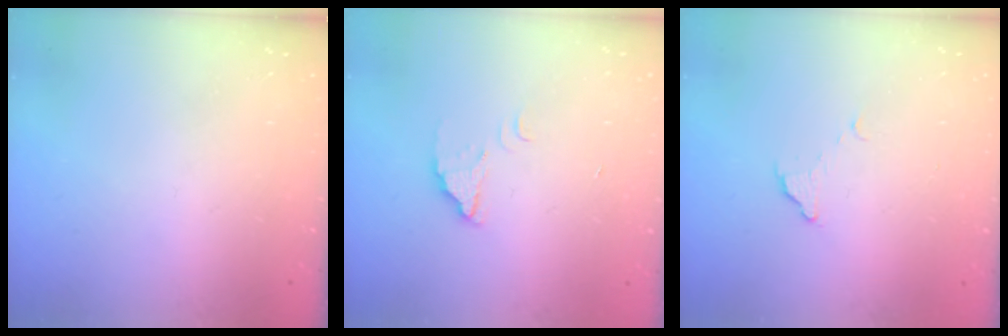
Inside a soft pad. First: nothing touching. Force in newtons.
{"total": 1.9, "press": 1.9, "slide": 0.1}
{"total": 4.3, "press": 4.3, "slide": 0.2}